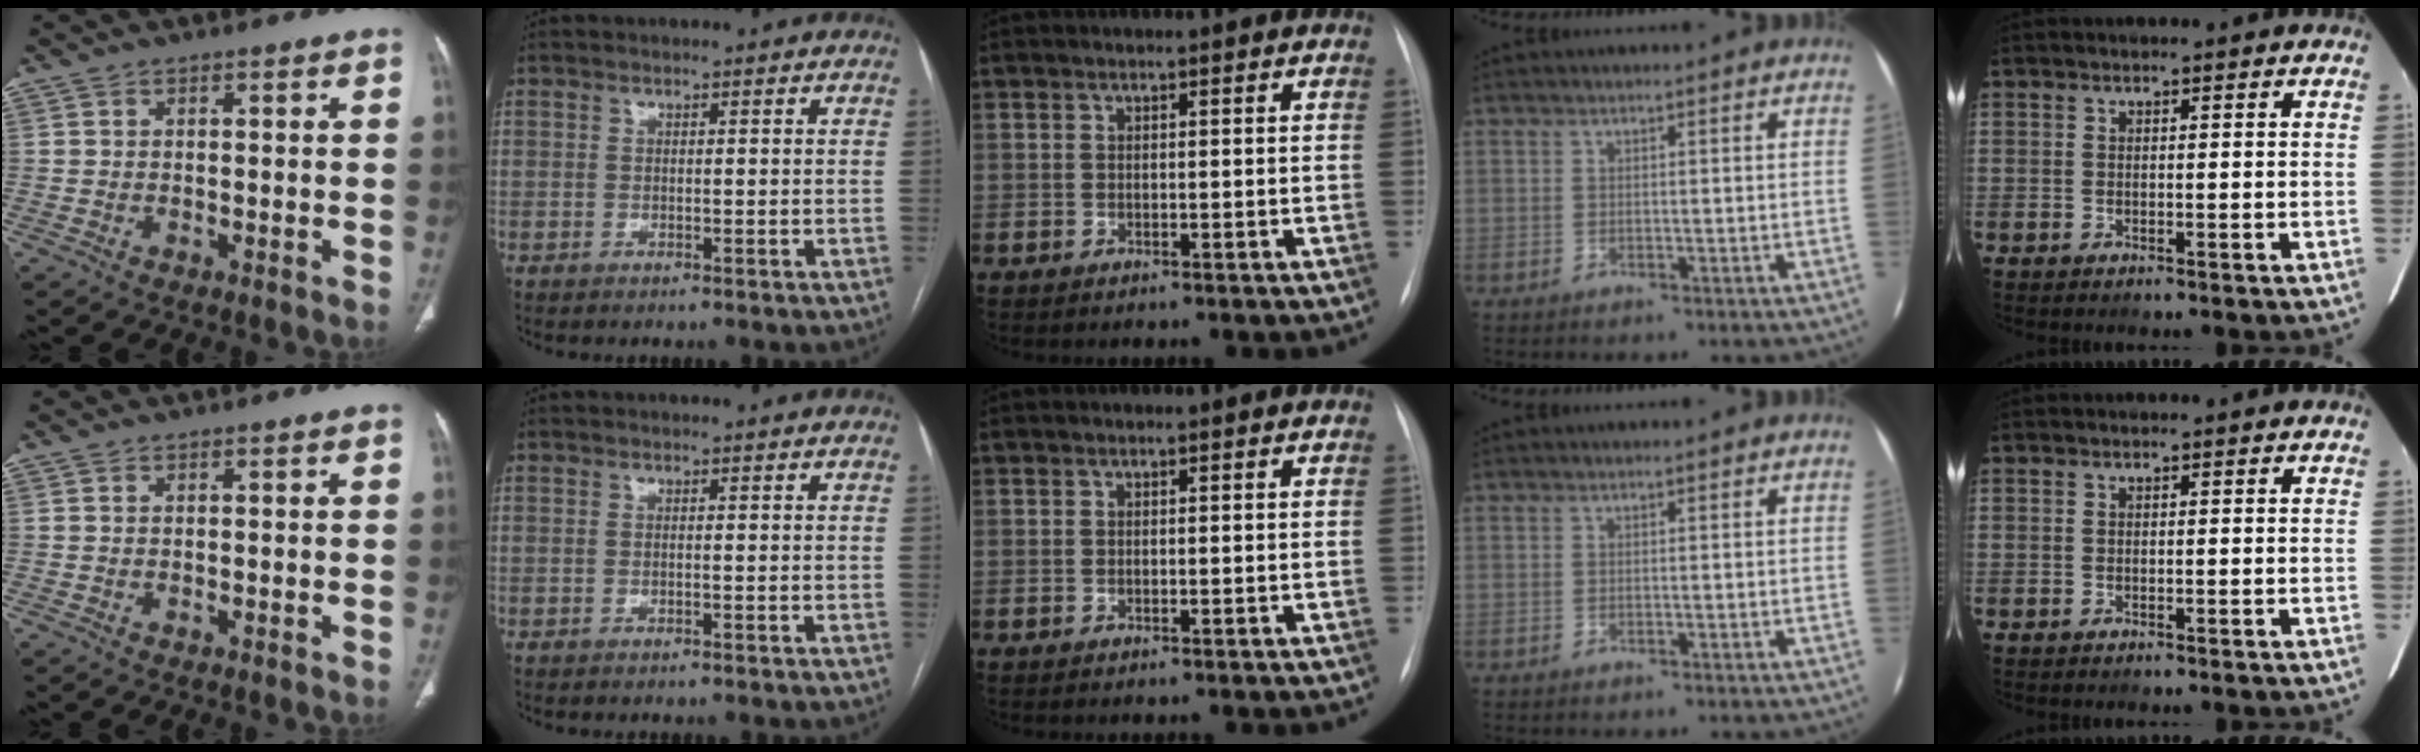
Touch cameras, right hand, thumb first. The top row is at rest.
{}